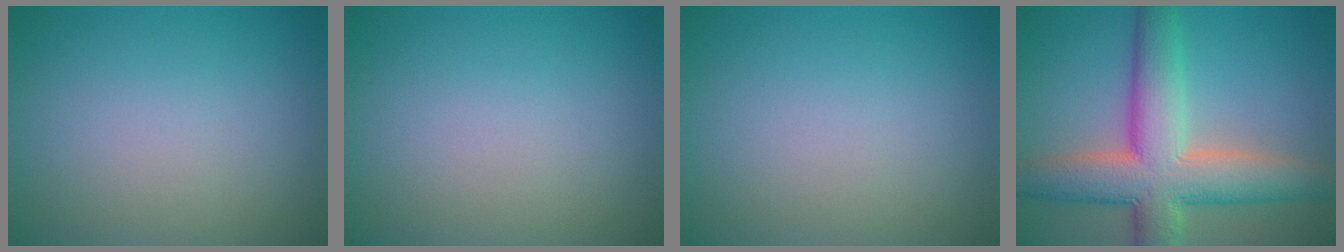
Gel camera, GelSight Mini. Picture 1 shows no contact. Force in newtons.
{"total": 0.0}
{"total": 0.0}
{"total": 9.8, "press": 9.8, "slide": 0.8}